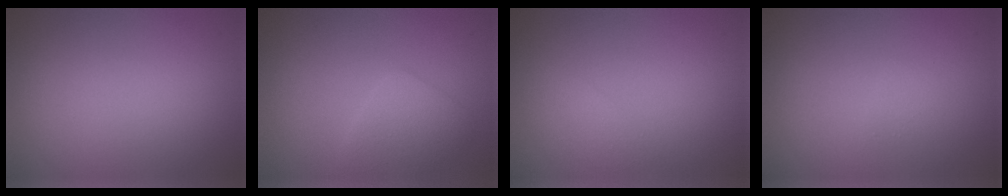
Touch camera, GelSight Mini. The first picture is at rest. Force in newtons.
{"total": 2.4, "press": 2.4, "slide": 0.0}
{"total": 1.2, "press": 1.2, "slide": 0.0}
{"total": 0.6, "press": 0.6, "slide": 0.0}